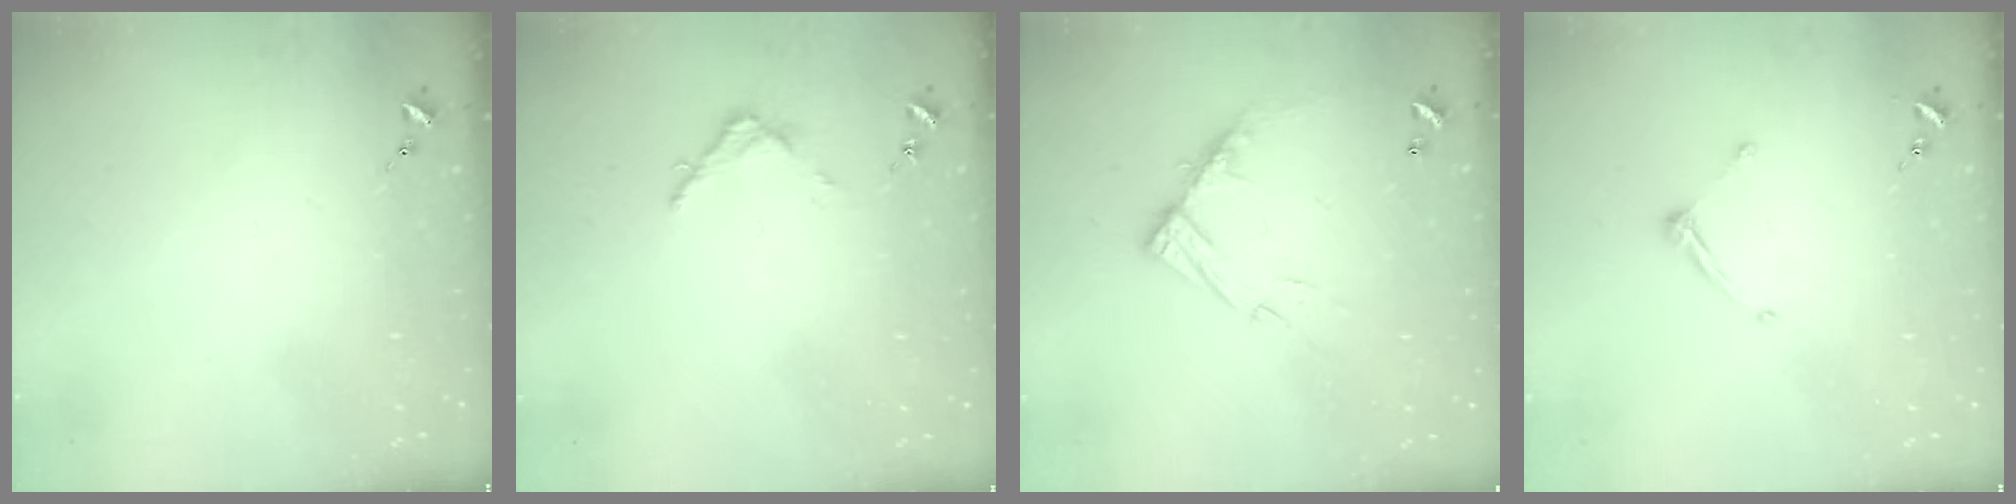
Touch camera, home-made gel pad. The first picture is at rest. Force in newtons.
{"total": 3.1, "press": 3.1, "slide": 0.4}
{"total": 12.8, "press": 12.8, "slide": 1.0}
{"total": 6.7, "press": 6.7, "slide": 0.3}